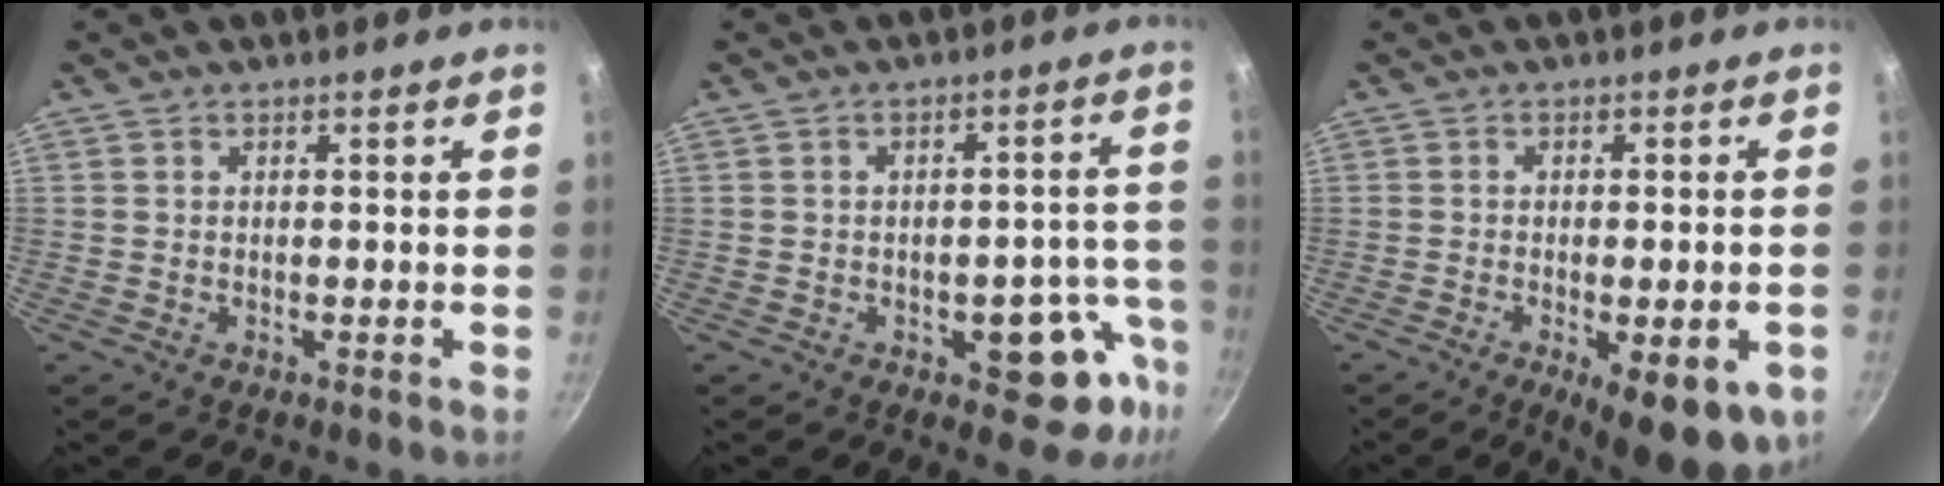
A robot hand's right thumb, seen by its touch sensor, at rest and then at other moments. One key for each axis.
{"total": 11.1, "fx": -4.8, "fy": 5.9, "fz": 8.1, "tx": -0.024, "ty": 0.033, "tz": -0.054}
{"total": 12.1, "fx": -4.8, "fy": 3.9, "fz": 10.4, "tx": -0.117, "ty": 0.004, "tz": -0.058}